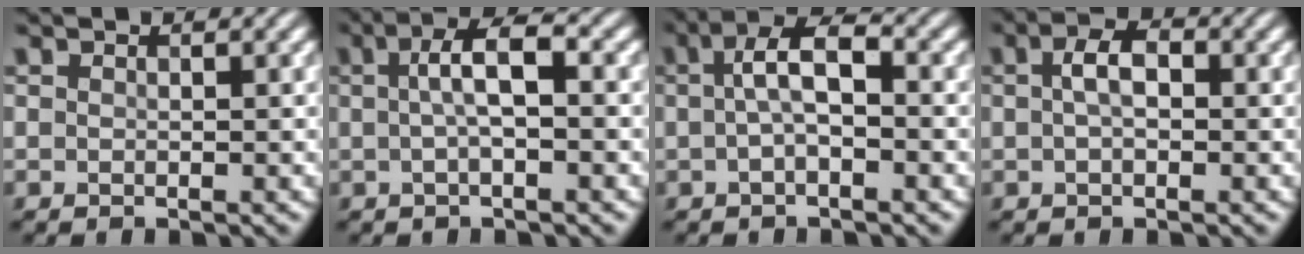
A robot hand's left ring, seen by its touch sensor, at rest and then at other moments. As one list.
[{"total": 4.0, "force": [0.4, 1.0, 3.8], "torque": [-0.070, 0.010, 0.004]}, {"total": 3.8, "force": [0.3, 1.4, 3.5], "torque": [-0.070, 0.010, 0.000]}, {"total": 2.8, "force": [0.3, 1.5, 2.4], "torque": [-0.044, 0.006, 0.001]}]